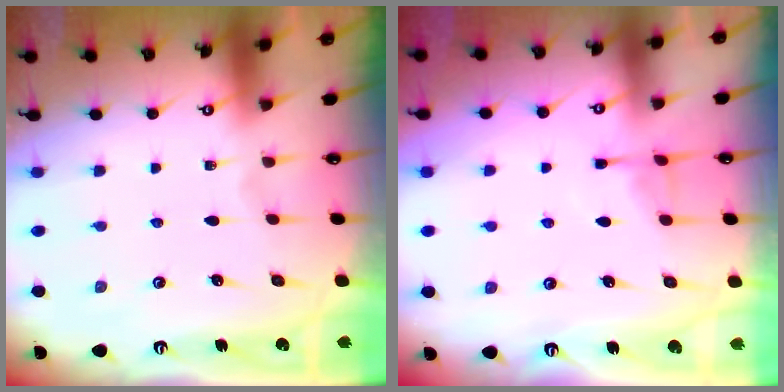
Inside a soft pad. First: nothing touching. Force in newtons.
{"total": 5.2, "press": 5.1, "slide": 0.6}